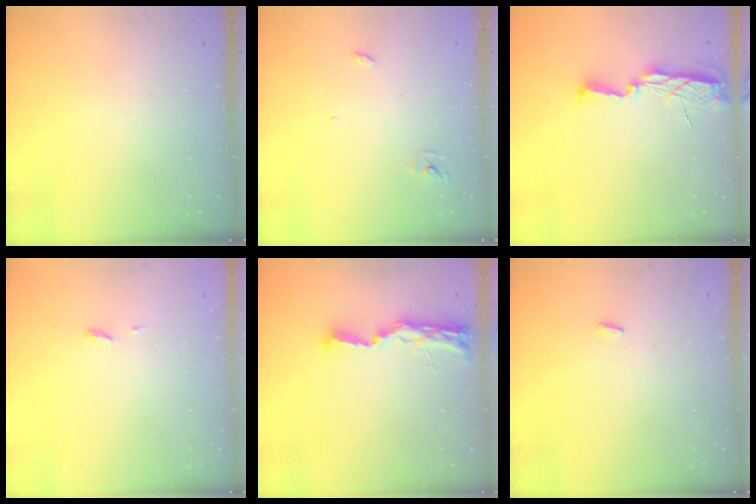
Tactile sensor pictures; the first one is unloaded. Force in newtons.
{"total": 2.9, "press": 2.9, "slide": 0.2}
{"total": 7.5, "press": 7.5, "slide": 0.8}
{"total": 3.9, "press": 3.9, "slide": 0.6}
{"total": 8.8, "press": 8.7, "slide": 0.9}
{"total": 1.8, "press": 1.7, "slide": 0.6}